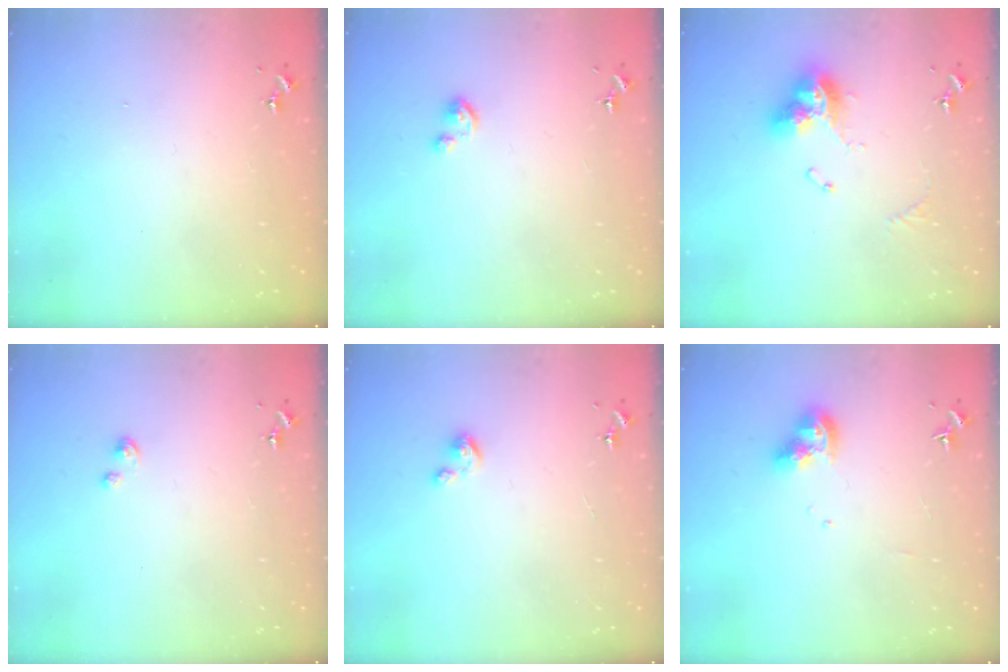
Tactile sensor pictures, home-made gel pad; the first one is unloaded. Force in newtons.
{"total": 2.4, "press": 2.4, "slide": 0.2}
{"total": 12.6, "press": 12.6, "slide": 1.1}
{"total": 2.8, "press": 2.8, "slide": 0.3}
{"total": 3.0, "press": 3.0, "slide": 0.2}
{"total": 10.1, "press": 10.0, "slide": 1.1}